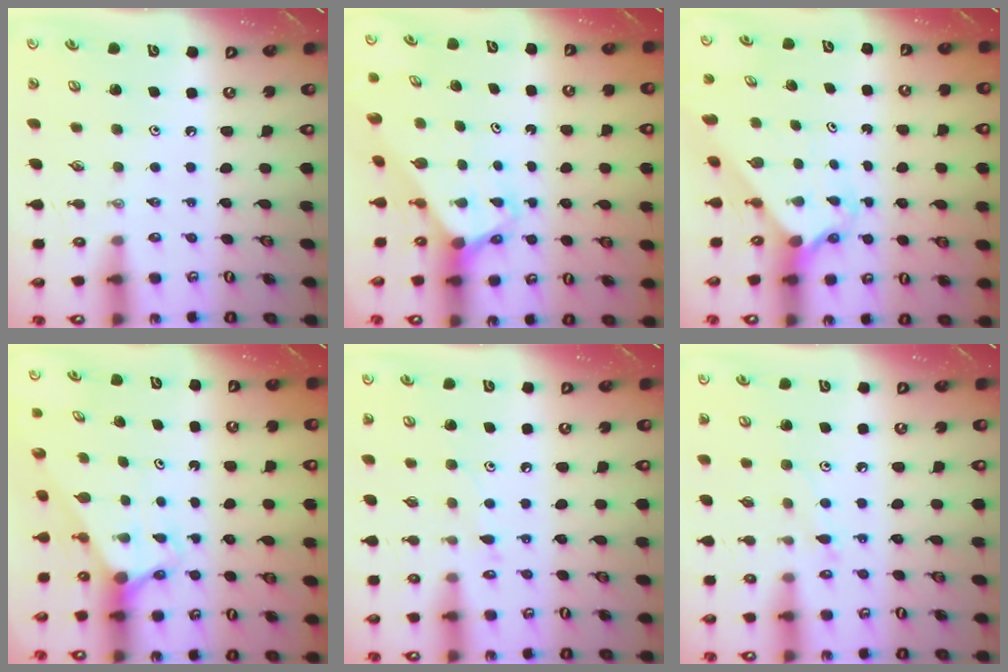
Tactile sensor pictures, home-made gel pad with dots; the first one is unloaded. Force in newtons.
{"total": 3.3, "press": 3.3, "slide": 0.2}
{"total": 2.0, "press": 2.0, "slide": 0.2}
{"total": 2.7, "press": 2.7, "slide": 0.0}
{"total": 6.3, "press": 6.2, "slide": 0.7}
{"total": 6.7, "press": 6.6, "slide": 0.7}